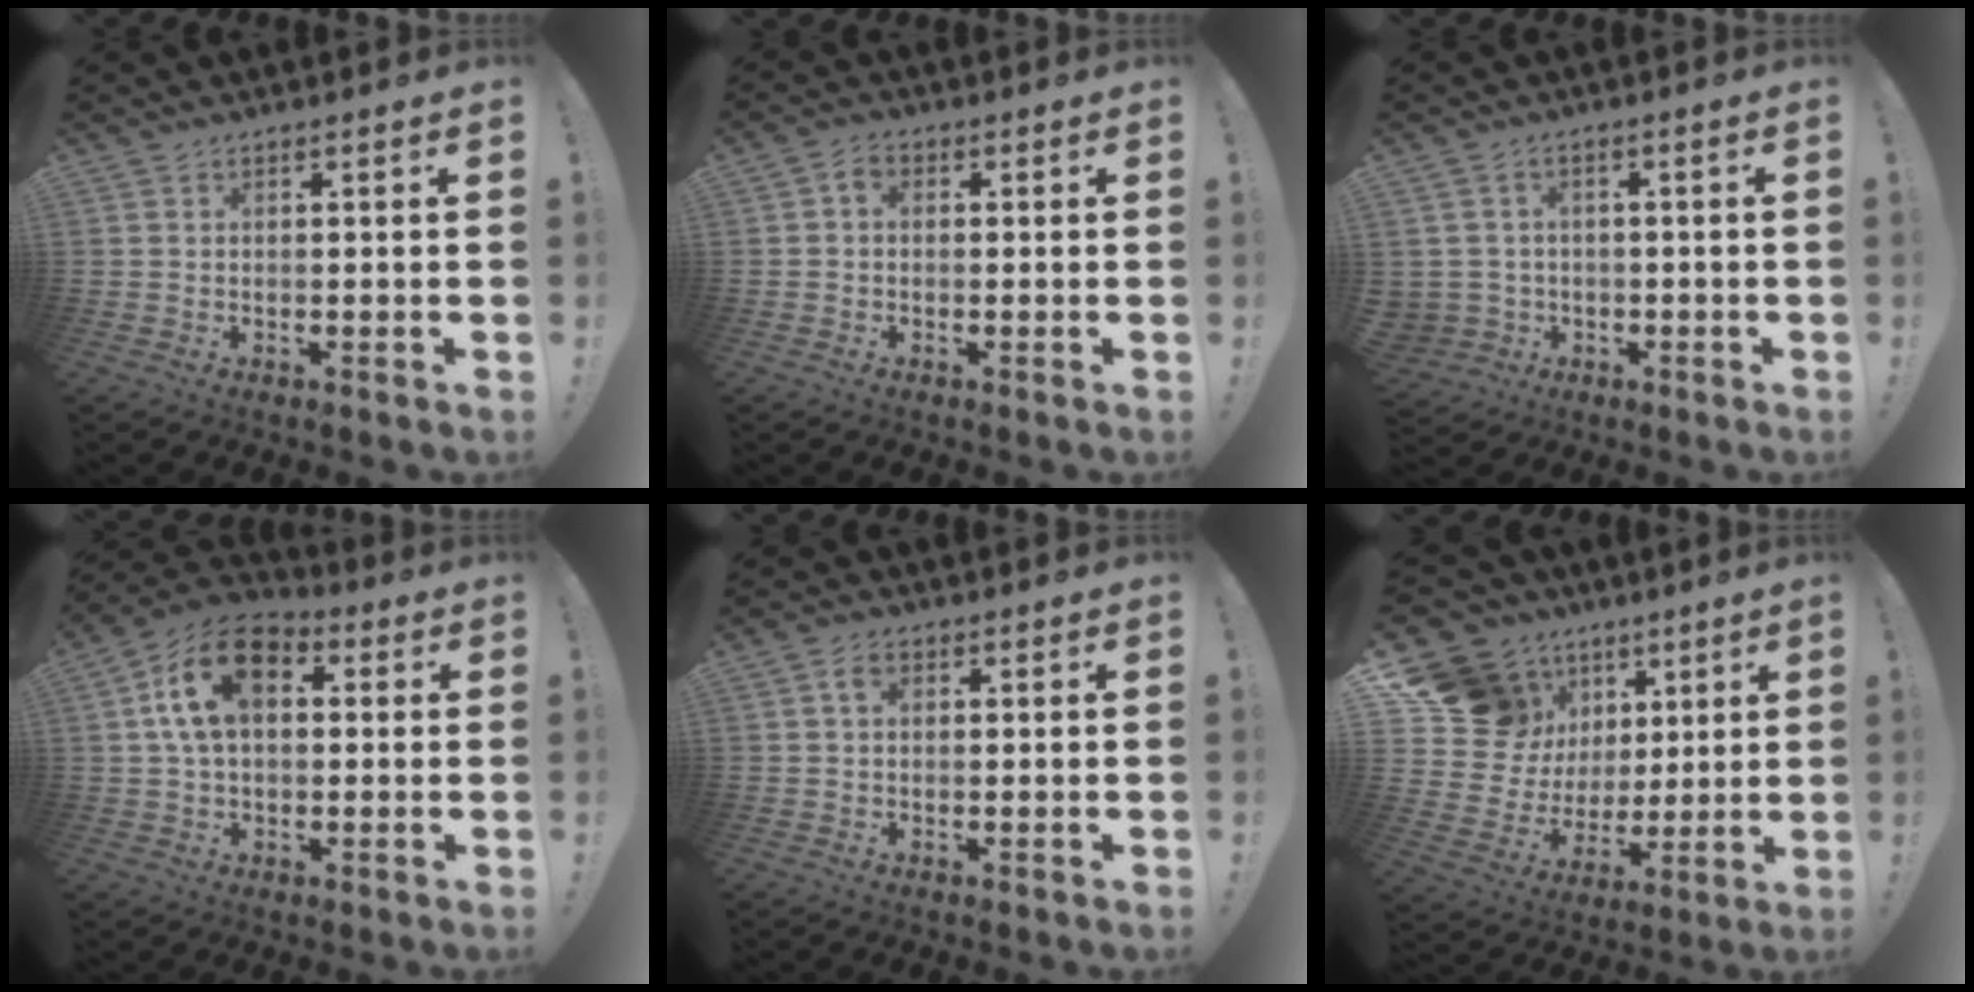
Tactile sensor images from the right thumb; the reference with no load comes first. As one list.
[{"total": 2.3, "force": [-0.1, 1.7, 1.6], "torque": [-0.029, 0.005, -0.003]}, {"total": 4.5, "force": [0.2, 4.4, 0.9], "torque": [-0.024, 0.000, 0.009]}, {"total": 14.9, "force": [3.8, 9.4, 11.0], "torque": [-0.203, 0.004, 0.068]}, {"total": 2.8, "force": [0.8, 1.9, 1.9], "torque": [-0.030, 0.004, 0.013]}, {"total": 19.0, "force": [8.8, 15.2, 7.1], "torque": [-0.132, -0.045, 0.200]}]